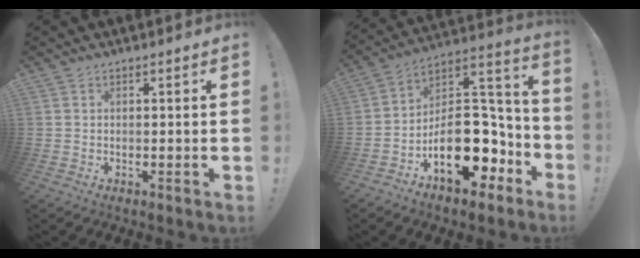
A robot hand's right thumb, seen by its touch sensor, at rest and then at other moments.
{"total": 20.8, "force": [-7.6, 13.3, 14.1], "torque": [-0.185, 0.041, -0.107]}